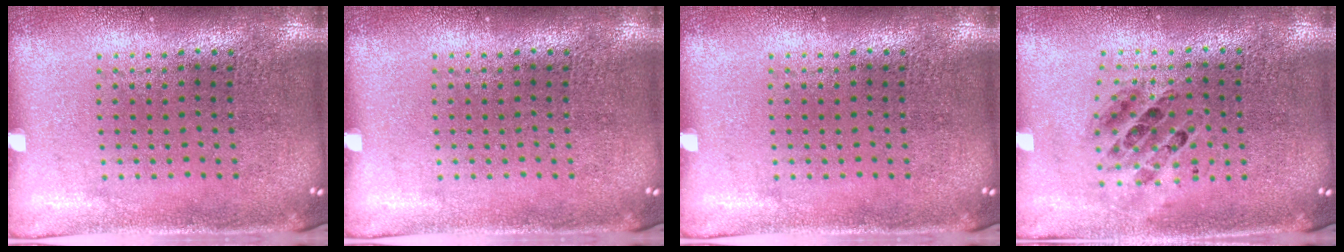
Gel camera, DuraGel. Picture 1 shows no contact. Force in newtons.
{"total": 0.0}
{"total": 0.0}
{"total": 0.7, "press": 0.7, "slide": 0.1}